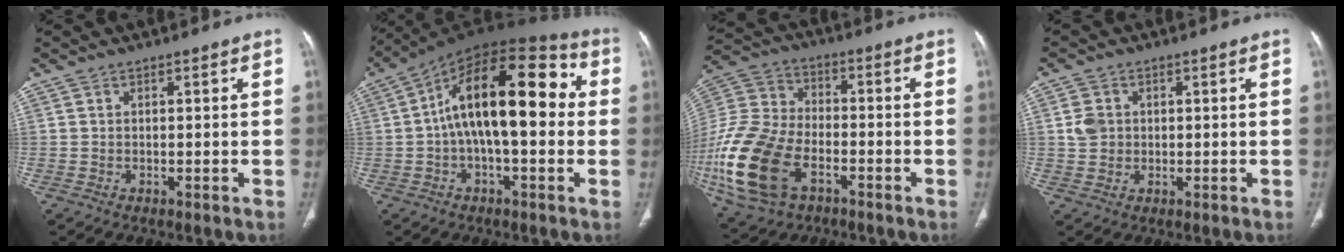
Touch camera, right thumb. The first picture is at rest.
{"total": 20.8, "force": [1.4, 9.2, 18.6], "torque": [-0.274, 0.047, 0.009]}
{"total": 22.3, "force": [-8.0, 13.8, 15.5], "torque": [-0.362, 0.016, -0.143]}
{"total": 3.7, "force": [0.6, 3.2, 1.8], "torque": [-0.023, 0.005, 0.013]}